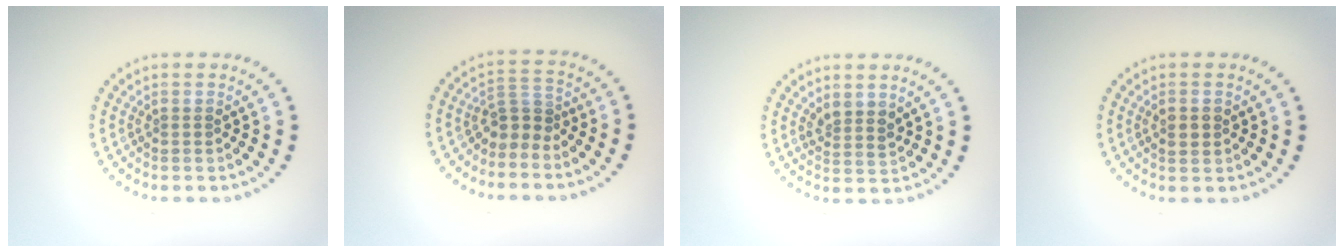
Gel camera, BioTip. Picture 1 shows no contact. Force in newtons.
{"total": 2.2, "press": 1.6, "slide": 1.5}
{"total": 1.9, "press": 1.6, "slide": 1.1}
{"total": 1.2, "press": 1.2, "slide": 0.2}